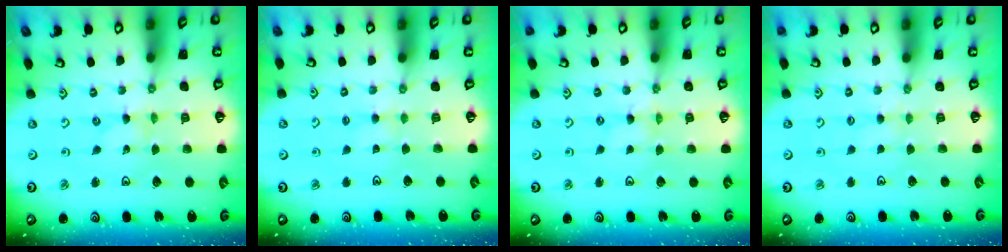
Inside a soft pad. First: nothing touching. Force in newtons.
{"total": 1.7, "press": 1.6, "slide": 0.4}
{"total": 0.0}
{"total": 1.8, "press": 1.8, "slide": 0.3}